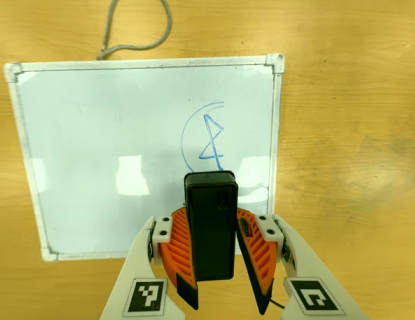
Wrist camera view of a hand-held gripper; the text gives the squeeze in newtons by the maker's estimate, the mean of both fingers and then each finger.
{"total": 7.5, "left": 8.2, "right": 6.8}